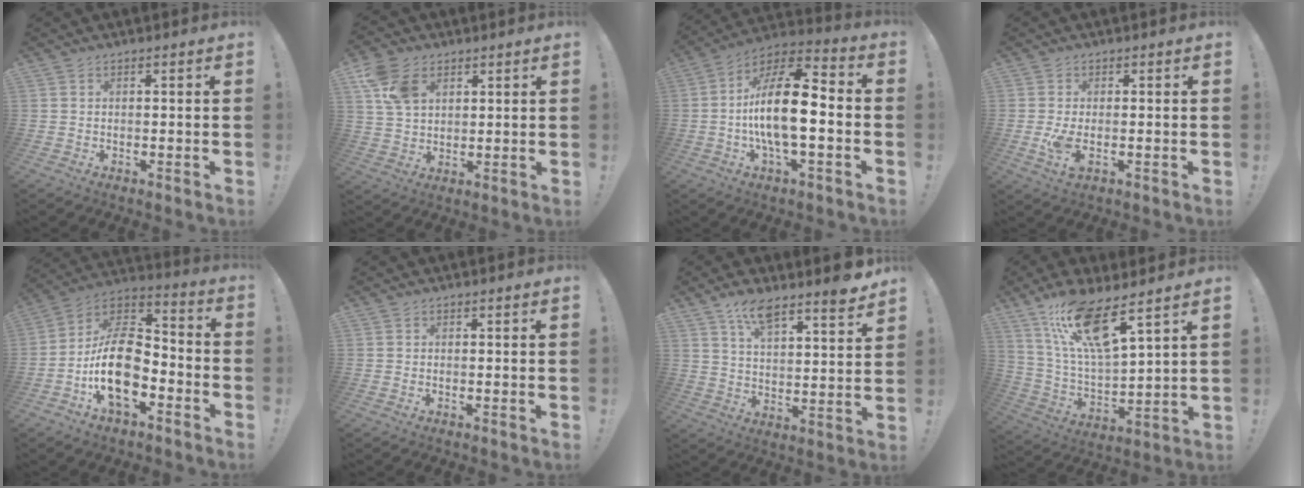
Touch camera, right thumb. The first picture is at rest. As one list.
[{"total": 10.7, "force": [4.8, 7.4, 6.1], "torque": [-0.117, -0.001, 0.096]}, {"total": 18.6, "force": [-2.4, 7.2, 17.0], "torque": [-0.319, 0.014, -0.044]}, {"total": 4.8, "force": [-0.9, 1.9, 4.3], "torque": [-0.082, -0.009, -0.015]}, {"total": 18.1, "force": [-5.9, 10.8, 13.3], "torque": [-0.248, 0.037, -0.093]}, {"total": 0.0}, {"total": 9.3, "force": [7.6, 1.9, 5.2], "torque": [-0.092, -0.049, 0.134]}, {"total": 15.7, "force": [10.4, 3.6, 11.2], "torque": [-0.221, -0.056, 0.179]}]